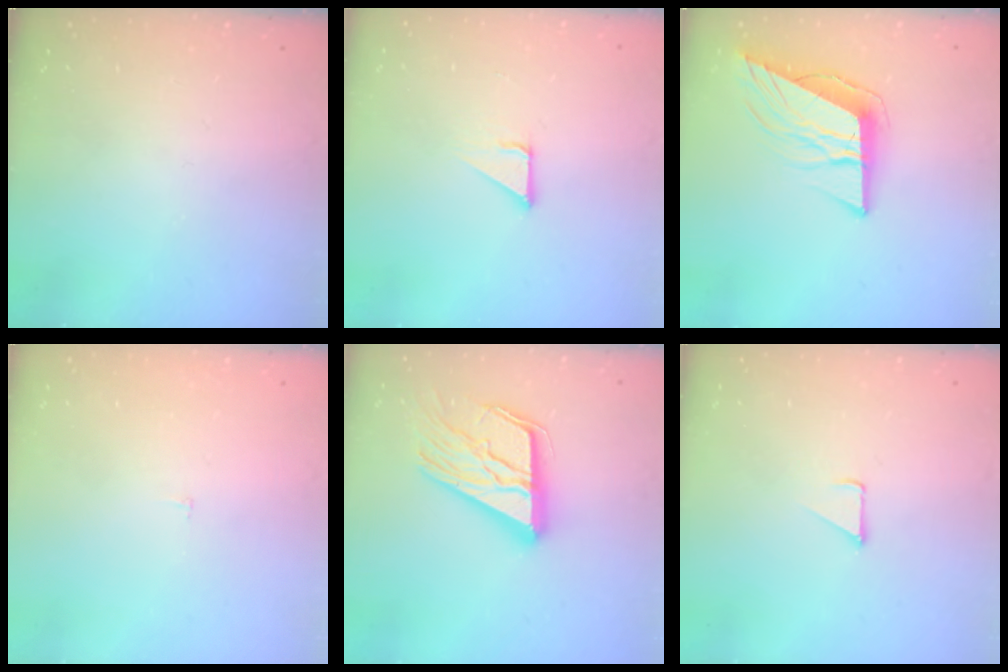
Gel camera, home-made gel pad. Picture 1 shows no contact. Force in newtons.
{"total": 2.1, "press": 2.1, "slide": 0.1}
{"total": 12.1, "press": 11.5, "slide": 3.6}
{"total": 2.3, "press": 2.3, "slide": 0.2}
{"total": 20.2, "press": 20.0, "slide": 2.6}
{"total": 2.3, "press": 2.3, "slide": 0.2}